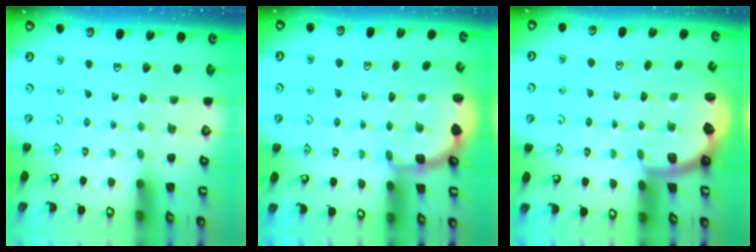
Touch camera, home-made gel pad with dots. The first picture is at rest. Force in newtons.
{"total": 2.7, "press": 2.3, "slide": 1.4}
{"total": 1.8, "press": 1.8, "slide": 0.5}